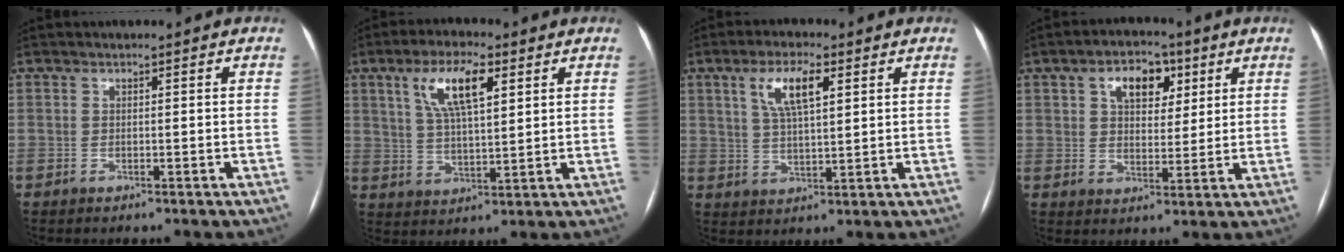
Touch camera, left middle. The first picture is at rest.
{"total": 9.2, "force": [4.1, 2.5, 7.9], "torque": [-0.151, 0.014, 0.079]}
{"total": 7.1, "force": [3.1, 1.8, 6.1], "torque": [-0.119, 0.010, 0.059]}
{"total": 7.4, "force": [3.4, 4.4, 4.9], "torque": [-0.076, 0.020, 0.055]}